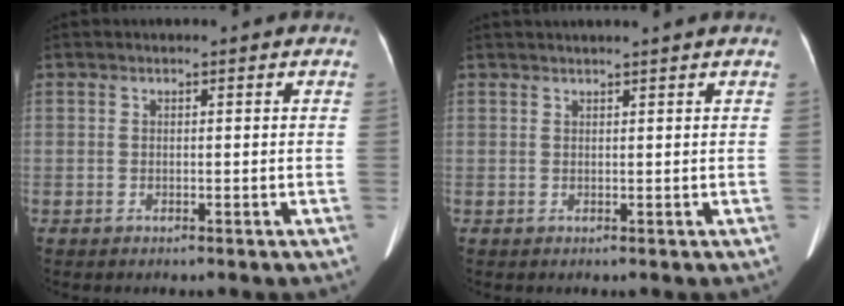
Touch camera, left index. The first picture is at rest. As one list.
[{"total": 4.2, "force": [3.8, -0.7, 1.7], "torque": [-0.015, 0.028, 0.049]}]